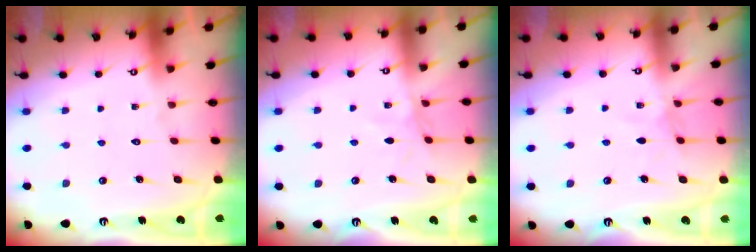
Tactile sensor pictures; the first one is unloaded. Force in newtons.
{"total": 3.3, "press": 3.3, "slide": 0.5}
{"total": 3.0, "press": 2.9, "slide": 0.4}